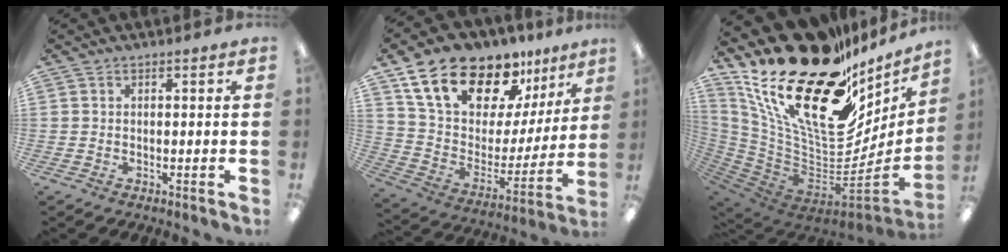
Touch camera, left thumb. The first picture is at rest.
{"total": 20.4, "force": [15.9, 9.3, 8.8], "torque": [-0.162, -0.110, 0.283]}
{"total": 32.2, "force": [17.8, 15.8, 21.6], "torque": [-0.370, -0.147, 0.346]}